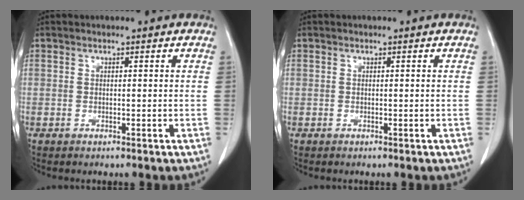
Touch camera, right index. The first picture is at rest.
{"total": 0.0}